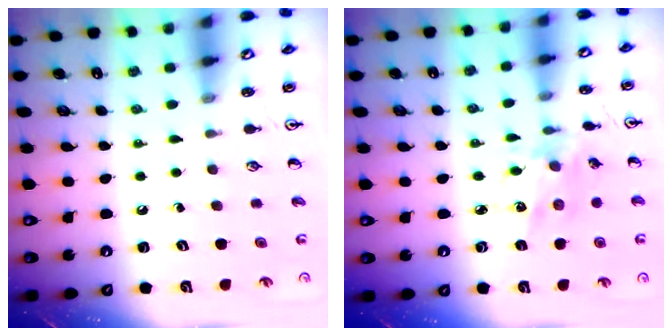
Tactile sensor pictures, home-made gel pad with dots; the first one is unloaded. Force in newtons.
{"total": 6.5, "press": 6.5, "slide": 0.5}